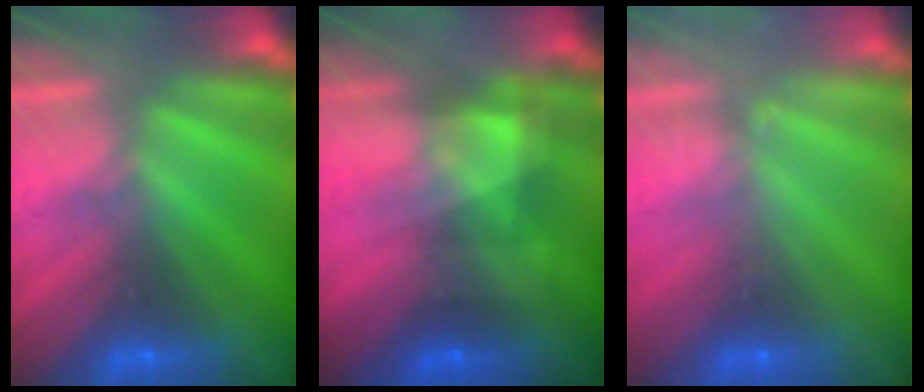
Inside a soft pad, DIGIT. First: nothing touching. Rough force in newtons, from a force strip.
{"total": 4.9}
{"total": 2.4}